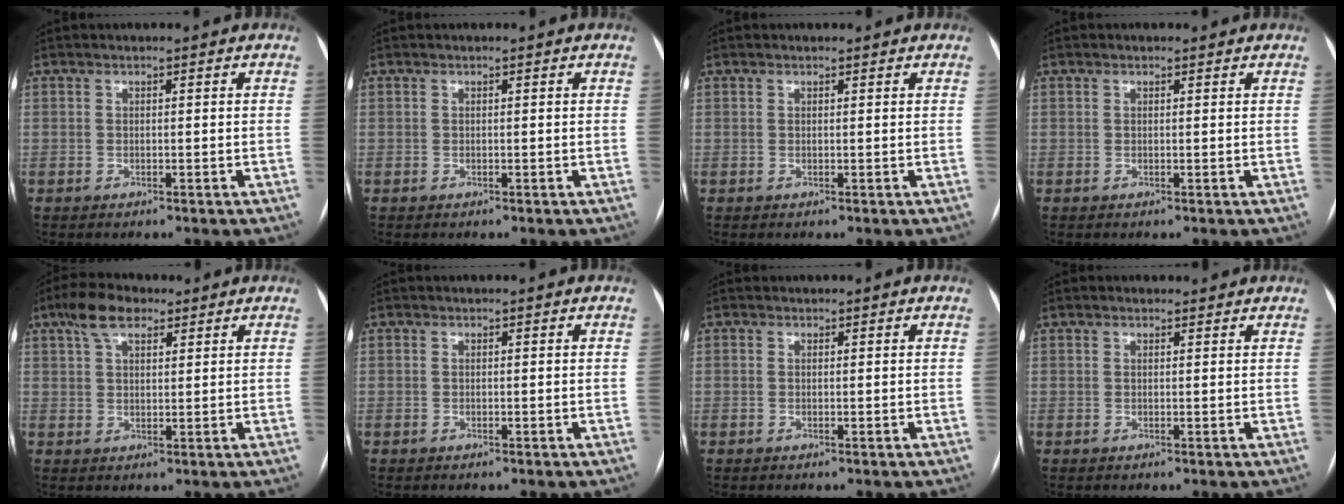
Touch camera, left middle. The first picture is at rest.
{"total": 0.0}
{"total": 1.3, "force": [1.1, 0.3, 0.6], "torque": [-0.015, 0.022, 0.018]}
{"total": 1.2, "force": [1.0, 0.4, 0.6], "torque": [-0.015, 0.020, 0.015]}
{"total": 6.2, "force": [3.9, 2.7, 4.0], "torque": [-0.083, 0.023, 0.071]}
{"total": 0.0}
{"total": 0.9, "force": [-0.1, -0.4, -0.7], "torque": [0.015, -0.006, -0.001]}
{"total": 2.0, "force": [1.7, 0.8, 0.7], "torque": [-0.014, 0.022, 0.025]}